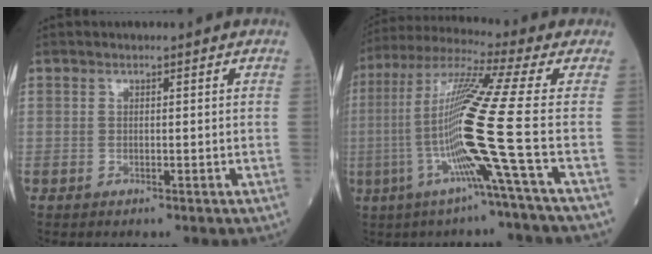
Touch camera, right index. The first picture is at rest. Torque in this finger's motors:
{"motor_torque": [1.21, -0.72, 1.06, 0.21]}